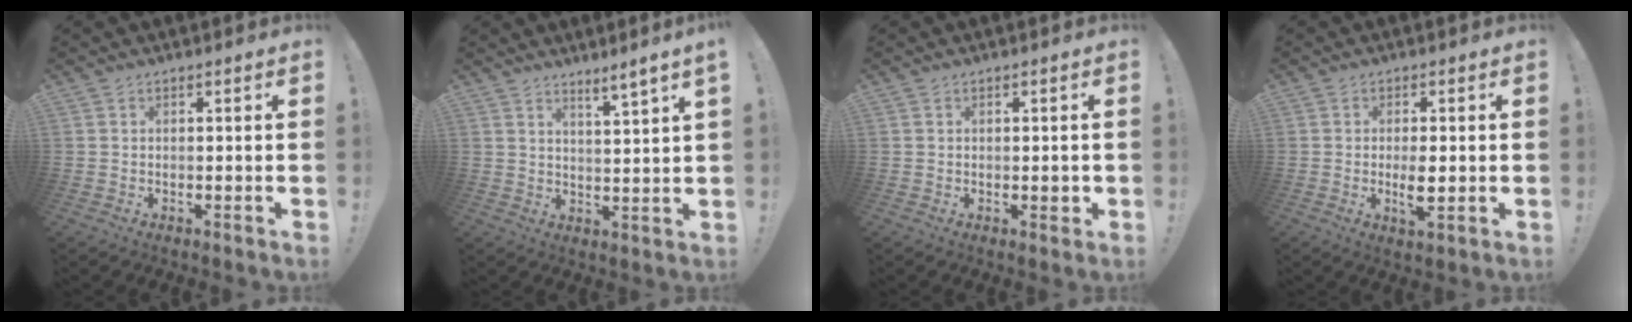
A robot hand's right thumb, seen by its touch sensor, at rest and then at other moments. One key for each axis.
{"total": 5.1, "fx": 3.8, "fy": -1.0, "fz": 3.3, "tx": -0.038, "ty": -0.033, "tz": 0.057}
{"total": 1.5, "fx": -0.1, "fy": 0.8, "fz": 1.2, "tx": -0.005, "ty": -0.002, "tz": -0.005}
{"total": 5.0, "fx": -0.6, "fy": 1.8, "fz": 4.7, "tx": -0.085, "ty": -0.006, "tz": -0.012}